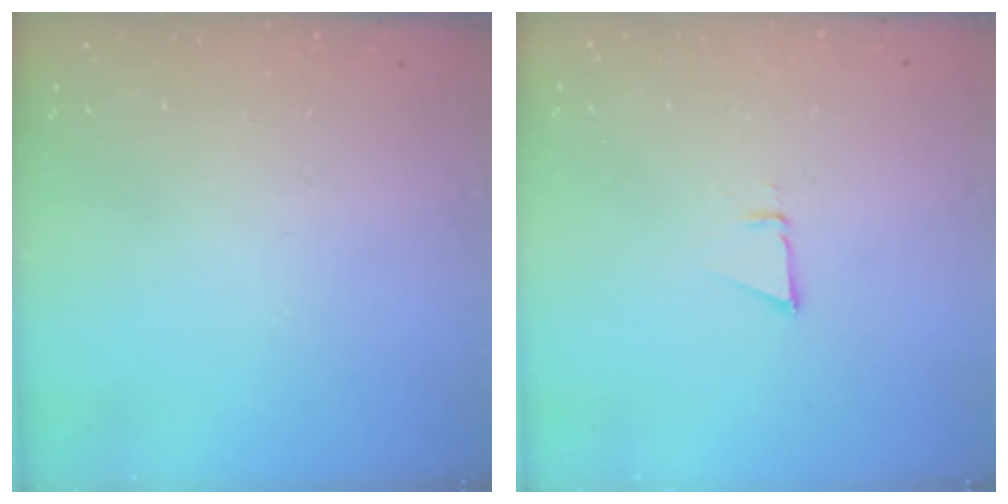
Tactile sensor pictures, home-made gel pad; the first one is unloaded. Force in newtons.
{"total": 2.6, "press": 2.5, "slide": 0.8}